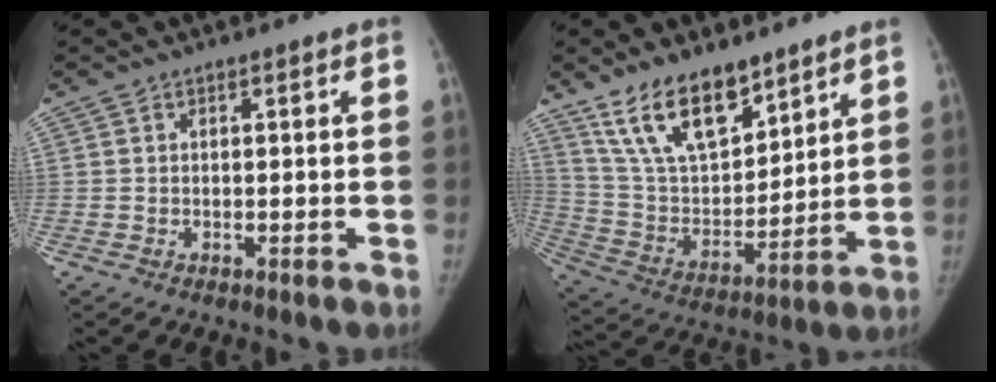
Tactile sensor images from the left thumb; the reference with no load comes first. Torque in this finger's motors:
{"motor_torque": [1.11, -0.74, 1.41, -1.35, 0.26]}